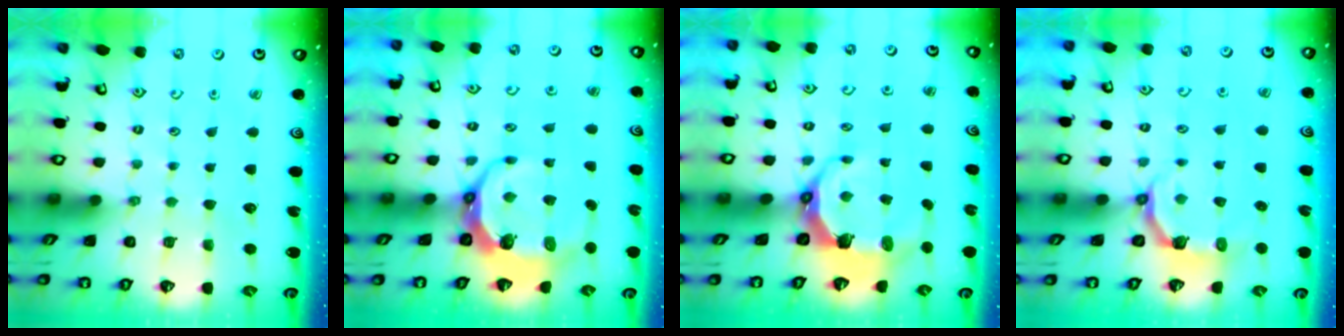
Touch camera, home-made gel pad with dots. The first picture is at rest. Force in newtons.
{"total": 9.6, "press": 8.7, "slide": 4.0}
{"total": 8.2, "press": 6.4, "slide": 5.2}
{"total": 4.5, "press": 2.7, "slide": 3.6}